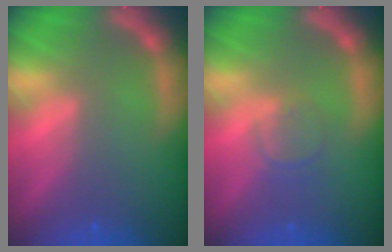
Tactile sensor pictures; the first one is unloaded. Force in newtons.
{"total": 1.9}